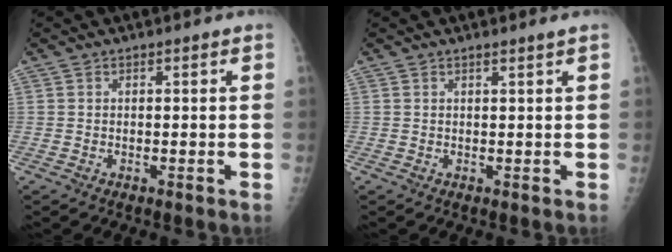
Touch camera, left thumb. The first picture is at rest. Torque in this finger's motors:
{"motor_torque": [0.14, -0.16, 0.30, 0.24, 0.03]}